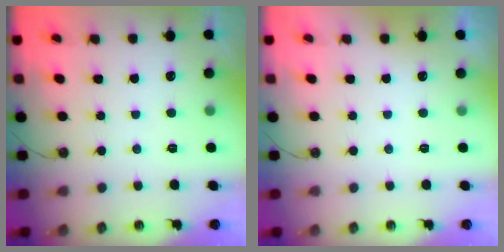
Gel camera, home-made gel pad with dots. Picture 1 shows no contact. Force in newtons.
{"total": 0.0}